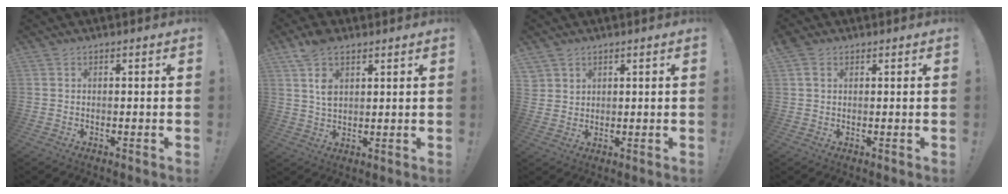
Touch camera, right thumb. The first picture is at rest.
{"total": 7.6, "force": [4.2, 4.1, 4.8], "torque": [-0.076, -0.015, 0.078]}
{"total": 3.3, "force": [2.4, 2.2, 0.5], "torque": [-0.004, -0.017, 0.045]}
{"total": 2.6, "force": [1.2, 1.7, 1.6], "torque": [-0.024, 0.001, 0.024]}